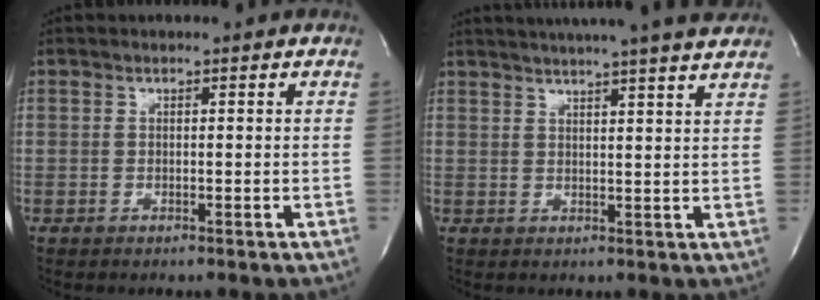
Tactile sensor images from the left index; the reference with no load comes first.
{"total": 16.4, "force": [14.6, -0.4, 7.5], "torque": [-0.126, 0.006, 0.185]}